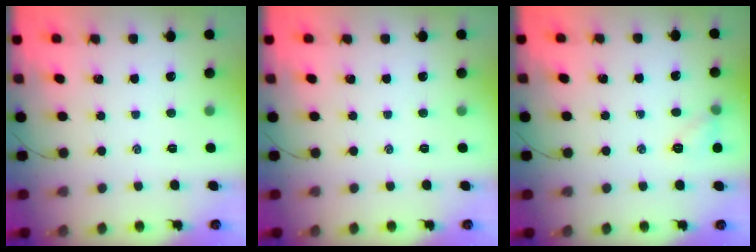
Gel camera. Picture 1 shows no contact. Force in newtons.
{"total": 0.0}
{"total": 6.6, "press": 6.5, "slide": 1.0}